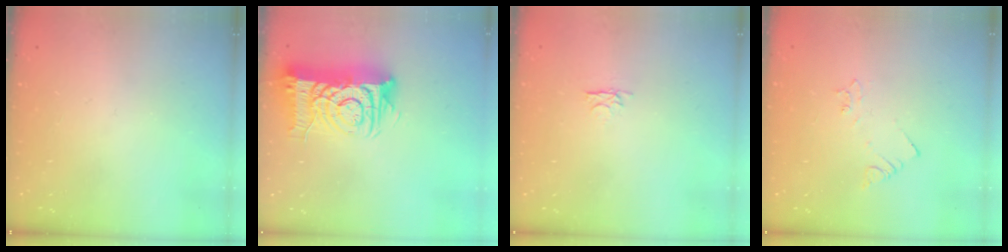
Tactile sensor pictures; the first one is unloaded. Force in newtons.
{"total": 14.6, "press": 14.5, "slide": 1.7}
{"total": 2.8, "press": 2.7, "slide": 0.4}
{"total": 2.1, "press": 2.1, "slide": 0.3}